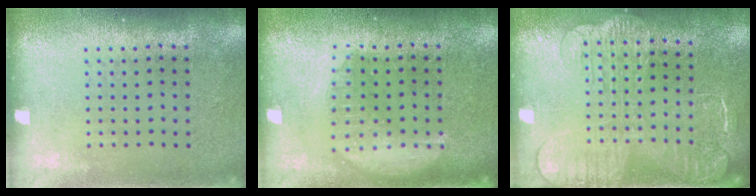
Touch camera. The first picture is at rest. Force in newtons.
{"total": 1.8, "press": 1.8, "slide": 0.2}
{"total": 2.3, "press": 2.0, "slide": 1.3}